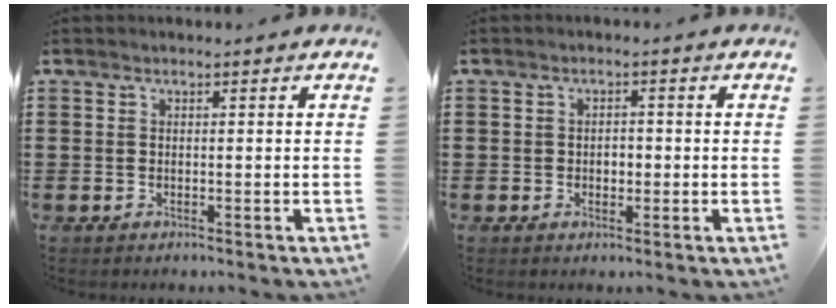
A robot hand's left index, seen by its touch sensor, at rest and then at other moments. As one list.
[{"total": 1.5, "force": [-0.2, 1.0, 1.2], "torque": [-0.023, 0.005, -0.005]}]